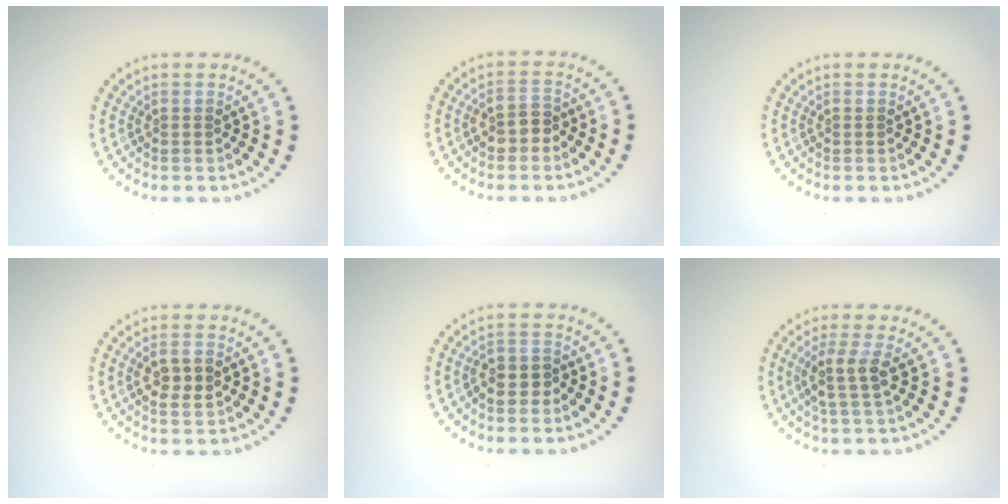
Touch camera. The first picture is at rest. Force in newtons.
{"total": 2.1, "press": 2.0, "slide": 0.5}
{"total": 0.0}
{"total": 2.5, "press": 2.4, "slide": 0.3}
{"total": 1.7, "press": 1.6, "slide": 0.8}
{"total": 2.5, "press": 2.0, "slide": 1.6}